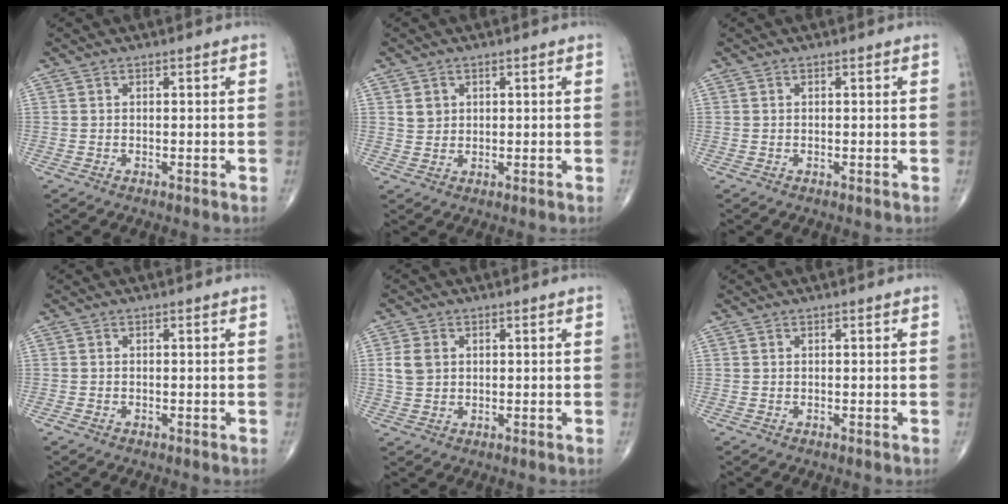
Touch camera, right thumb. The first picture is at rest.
{"total": 2.4, "force": [1.0, 2.1, 0.9], "torque": [-0.005, -0.008, 0.021]}
{"total": 0.0}
{"total": 0.5, "force": [-0.3, 0.3, 0.2], "torque": [-0.004, 0.000, -0.008]}
{"total": 4.2, "force": [0.8, 3.3, 2.4], "torque": [-0.042, 0.002, 0.018]}
{"total": 0.0}